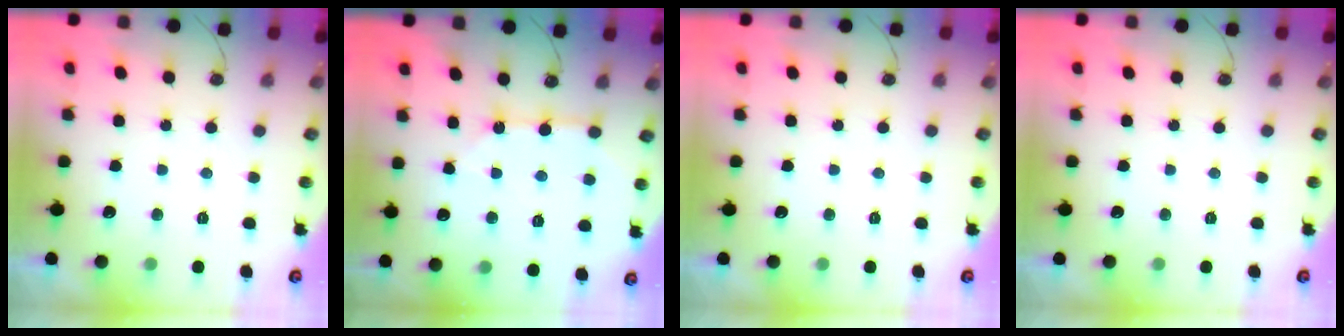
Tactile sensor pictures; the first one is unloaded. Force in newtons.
{"total": 5.3, "press": 5.2, "slide": 0.4}
{"total": 0.0}
{"total": 0.0}